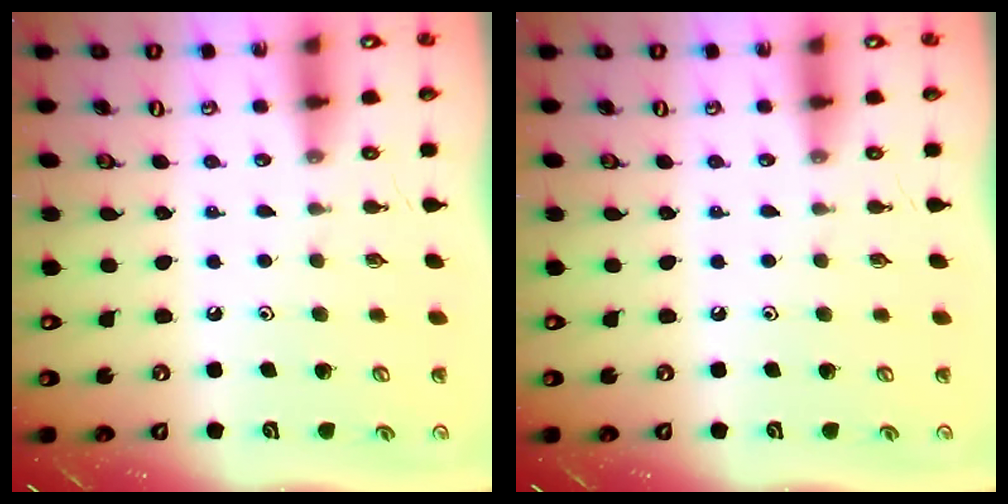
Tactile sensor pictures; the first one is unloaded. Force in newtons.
{"total": 0.0}